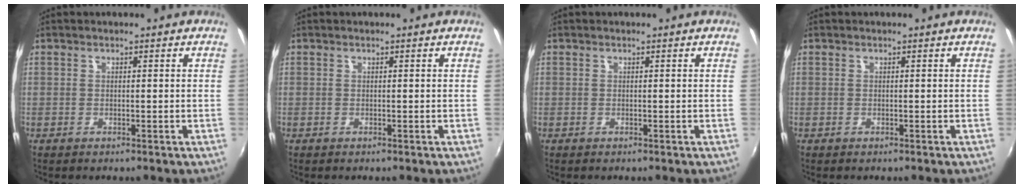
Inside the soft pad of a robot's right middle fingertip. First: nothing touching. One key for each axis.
{"total": 0.0}
{"total": 0.0}
{"total": 0.0}